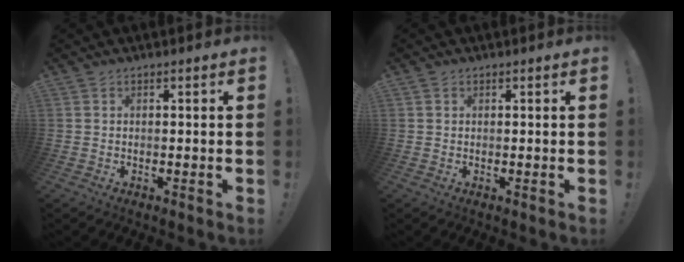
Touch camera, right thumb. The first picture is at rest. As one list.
[{"total": 0.5, "force": [0.3, 0.4, -0.1], "torque": [0.008, -0.002, 0.005]}]